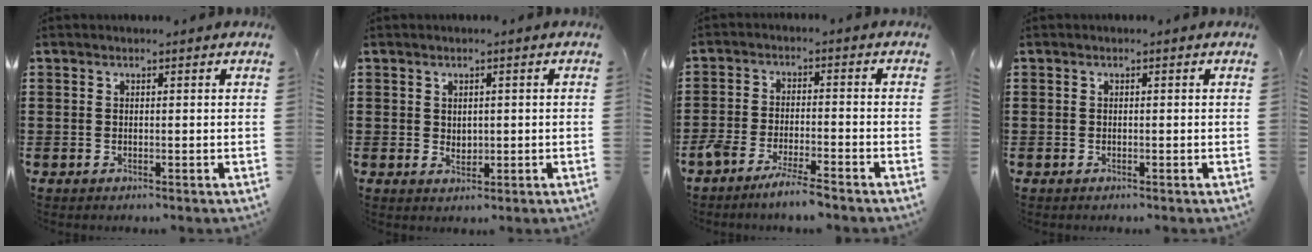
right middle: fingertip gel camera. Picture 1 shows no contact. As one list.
[{"total": 1.5, "force": [0.8, 1.1, 0.6], "torque": [-0.006, 0.002, 0.013]}, {"total": 4.7, "force": [-4.2, 0.0, 2.1], "torque": [-0.049, -0.010, -0.082]}, {"total": 0.0}]